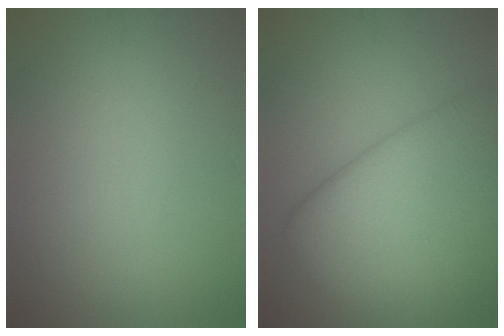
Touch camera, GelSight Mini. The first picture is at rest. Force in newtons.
{"total": 10.2, "press": 10.2, "slide": 0.4}